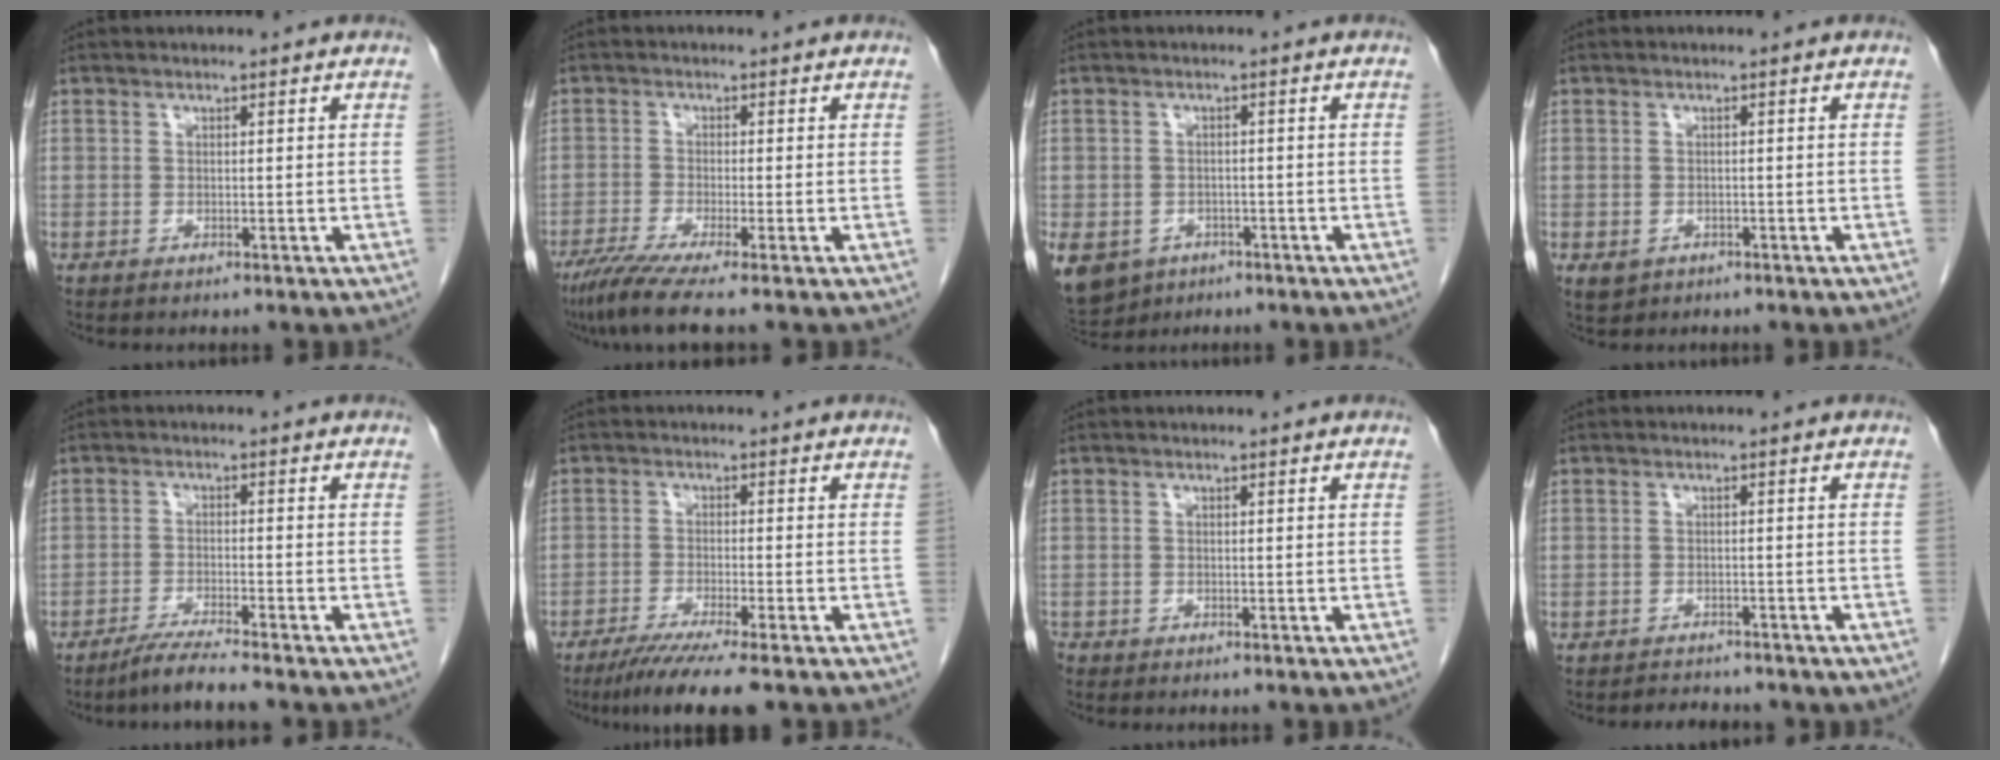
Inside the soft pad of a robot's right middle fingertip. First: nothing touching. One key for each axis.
{"total": 6.3, "fx": -4.7, "fy": -0.7, "fz": 4.1, "tx": -0.068, "ty": -0.021, "tz": -0.086}
{"total": 14.2, "fx": -7.1, "fy": 11.0, "fz": 5.4, "tx": -0.165, "ty": -0.009, "tz": -0.093}
{"total": 2.0, "fx": -1.0, "fy": 1.6, "fz": 0.7, "tx": -0.011, "ty": 0.002, "tz": -0.007}
{"total": 4.7, "fx": -4.0, "fy": -0.9, "fz": 2.3, "tx": -0.046, "ty": -0.017, "tz": -0.077}
{"total": 7.7, "fx": -5.9, "fy": -0.6, "fz": 5.0, "tx": -0.078, "ty": -0.021, "tz": -0.096}
{"total": 1.0, "fx": -0.8, "fy": 0.5, "fz": 0.2, "tx": -0.007, "ty": 0.000, "tz": -0.017}
{"total": 4.3, "fx": -3.8, "fy": 1.6, "fz": 1.1, "tx": -0.018, "ty": 0.001, "tz": -0.046}